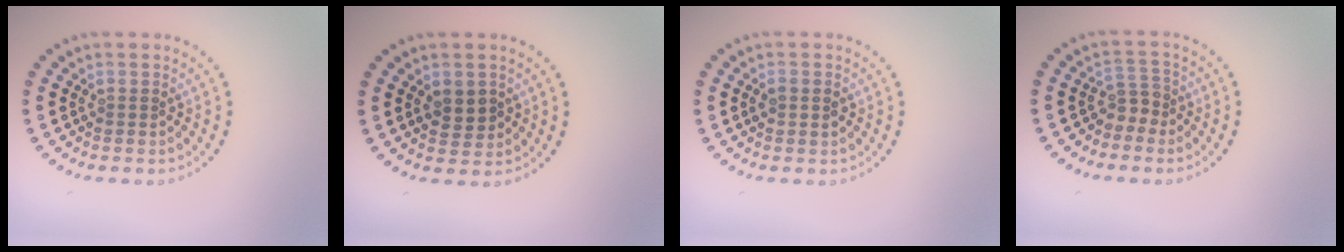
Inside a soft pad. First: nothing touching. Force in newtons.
{"total": 2.3, "press": 2.3, "slide": 0.4}
{"total": 1.0, "press": 1.0, "slide": 0.1}
{"total": 1.9, "press": 1.4, "slide": 1.3}